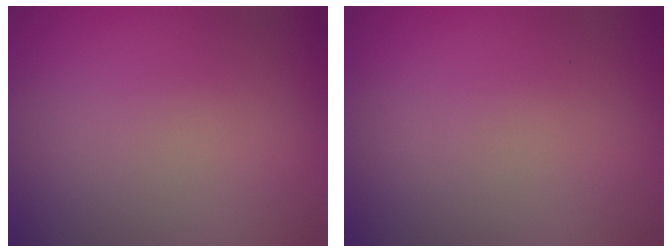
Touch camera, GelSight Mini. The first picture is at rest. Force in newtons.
{"total": 0.0}